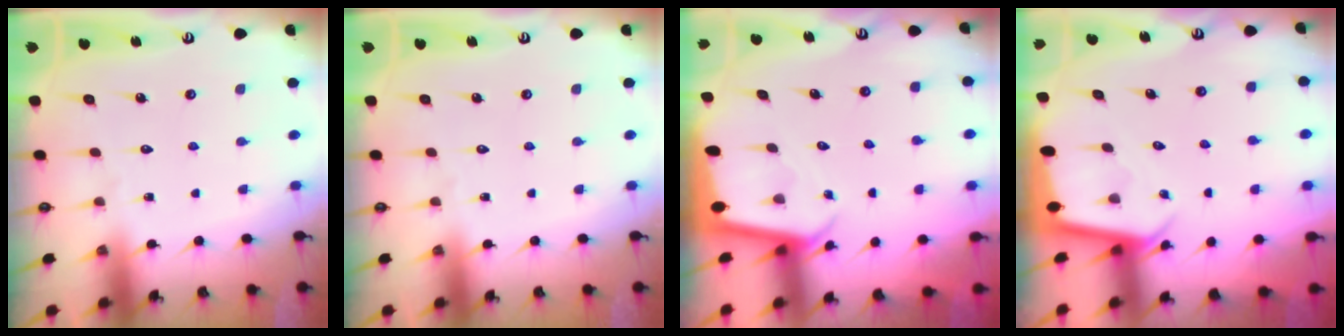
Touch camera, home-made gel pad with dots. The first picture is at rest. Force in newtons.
{"total": 0.0}
{"total": 2.0, "press": 2.0, "slide": 0.1}
{"total": 2.3, "press": 2.3, "slide": 0.1}